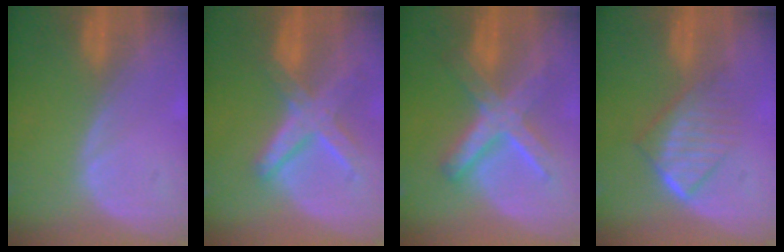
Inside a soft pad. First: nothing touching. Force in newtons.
{"total": 8.2, "press": 7.0, "slide": 4.2}
{"total": 8.7, "press": 8.6, "slide": 0.8}
{"total": 6.8, "press": 5.9, "slide": 3.4}